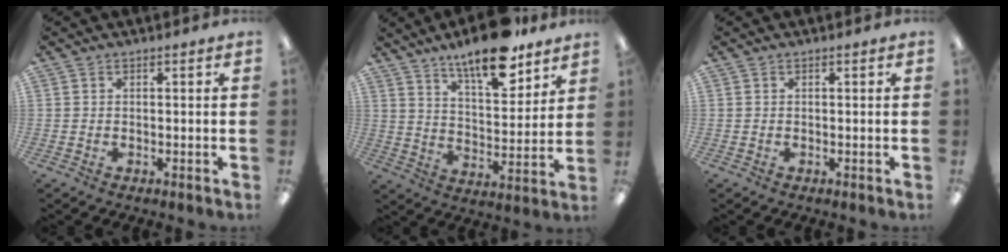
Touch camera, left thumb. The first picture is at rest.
{"total": 14.6, "force": [11.7, 4.1, 7.8], "torque": [-0.119, -0.074, 0.199]}
{"total": 0.0}